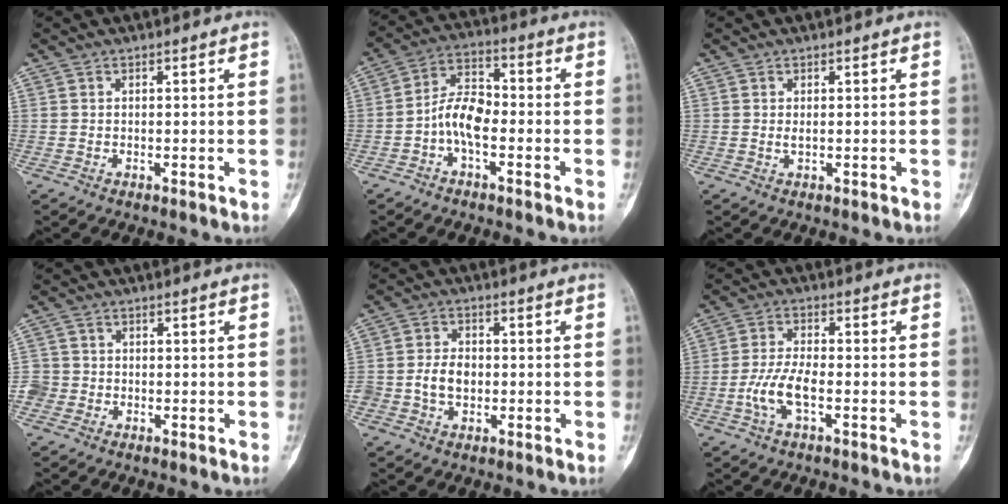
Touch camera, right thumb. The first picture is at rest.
{"total": 7.7, "force": [-2.2, 4.0, 6.2], "torque": [-0.112, 0.034, -0.050]}
{"total": 0.6, "force": [0.1, 0.2, 0.6], "torque": [-0.016, -0.003, 0.004]}
{"total": 3.3, "force": [-1.4, 3.0, 0.5], "torque": [-0.002, 0.015, -0.033]}
{"total": 5.5, "force": [-1.1, 4.0, 3.6], "torque": [-0.059, 0.016, -0.021]}
{"total": 6.5, "force": [-2.2, 2.4, 5.7], "torque": [-0.129, 0.016, -0.043]}